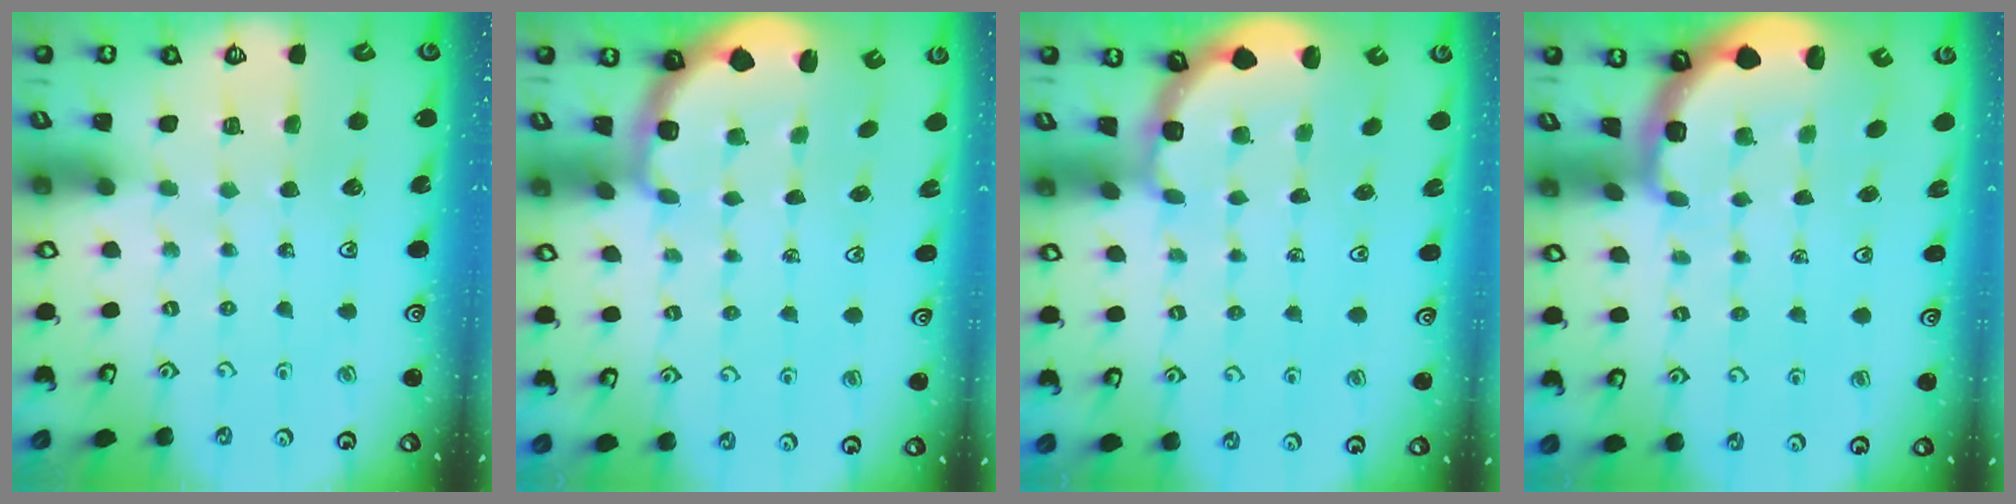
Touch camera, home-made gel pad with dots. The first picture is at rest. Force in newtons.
{"total": 2.2, "press": 1.5, "slide": 1.6}
{"total": 1.7, "press": 1.4, "slide": 0.9}
{"total": 2.1, "press": 1.9, "slide": 0.8}